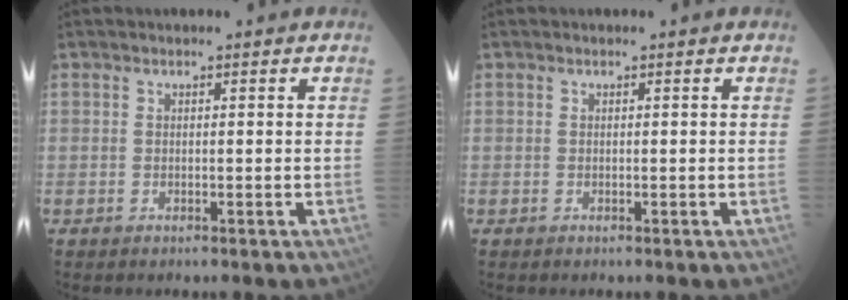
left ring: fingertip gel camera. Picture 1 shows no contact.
{"total": 0.0}